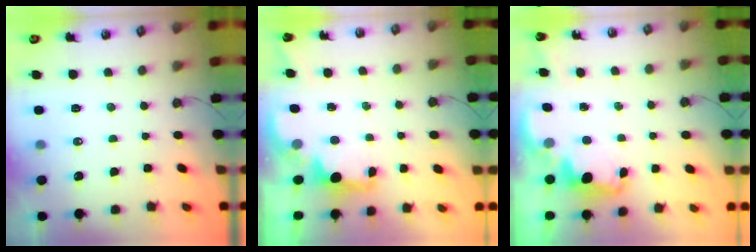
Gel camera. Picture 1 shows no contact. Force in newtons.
{"total": 2.0, "press": 1.9, "slide": 0.8}
{"total": 2.4, "press": 2.4, "slide": 0.6}